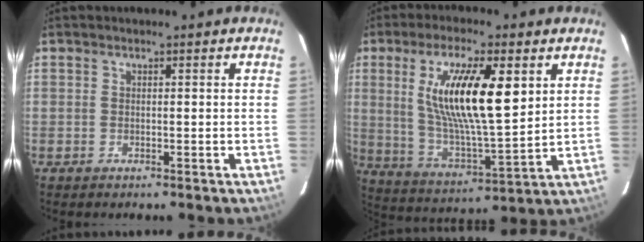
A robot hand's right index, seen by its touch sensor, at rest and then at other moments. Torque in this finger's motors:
{"motor_torque": [1.30, 0.84, 1.06, 0.21]}